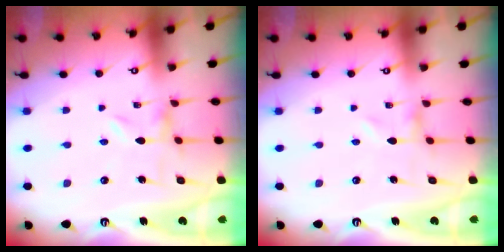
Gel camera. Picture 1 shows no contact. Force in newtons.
{"total": 0.0}